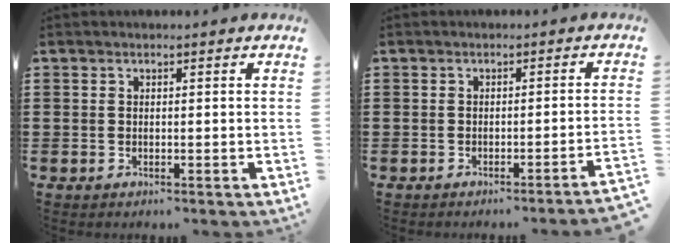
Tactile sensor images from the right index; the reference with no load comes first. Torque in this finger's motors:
{"motor_torque": [0.76, -0.76, 0.13, 0.03]}